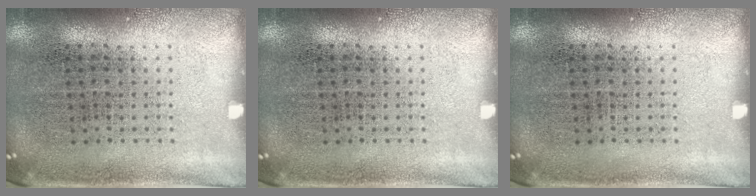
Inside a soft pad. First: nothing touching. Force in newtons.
{"total": 0.0}
{"total": 0.0}